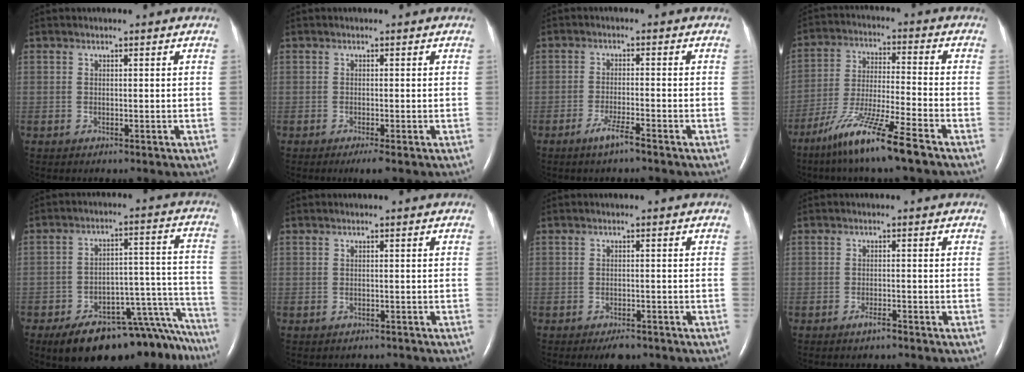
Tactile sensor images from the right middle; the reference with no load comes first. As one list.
[{"total": 1.8, "force": [-1.1, 0.0, 1.4], "torque": [-0.025, -0.007, -0.018]}, {"total": 3.6, "force": [-2.6, -0.3, 2.5], "torque": [-0.056, -0.007, -0.051]}, {"total": 12.4, "force": [-8.5, -0.5, 9.0], "torque": [-0.183, -0.038, -0.159]}, {"total": 22.0, "force": [-18.5, 6.2, 10.2], "torque": [-0.046, 0.048, -0.247]}, {"total": 1.6, "force": [-1.3, 0.8, 0.2], "torque": [-0.010, -0.001, -0.016]}, {"total": 2.7, "force": [-2.0, 1.0, 1.4], "torque": [-0.023, -0.002, -0.025]}, {"total": 1.4, "force": [-1.1, 0.1, 0.9], "torque": [-0.021, -0.001, -0.019]}]